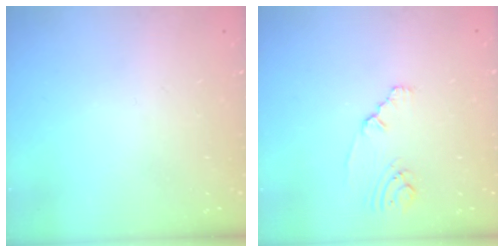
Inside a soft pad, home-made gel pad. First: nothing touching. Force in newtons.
{"total": 2.1, "press": 2.1, "slide": 0.4}